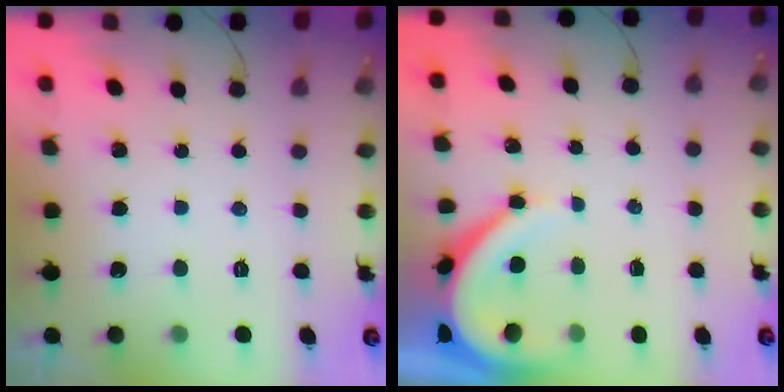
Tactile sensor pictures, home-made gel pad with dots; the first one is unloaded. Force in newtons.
{"total": 7.3, "press": 7.3, "slide": 0.9}